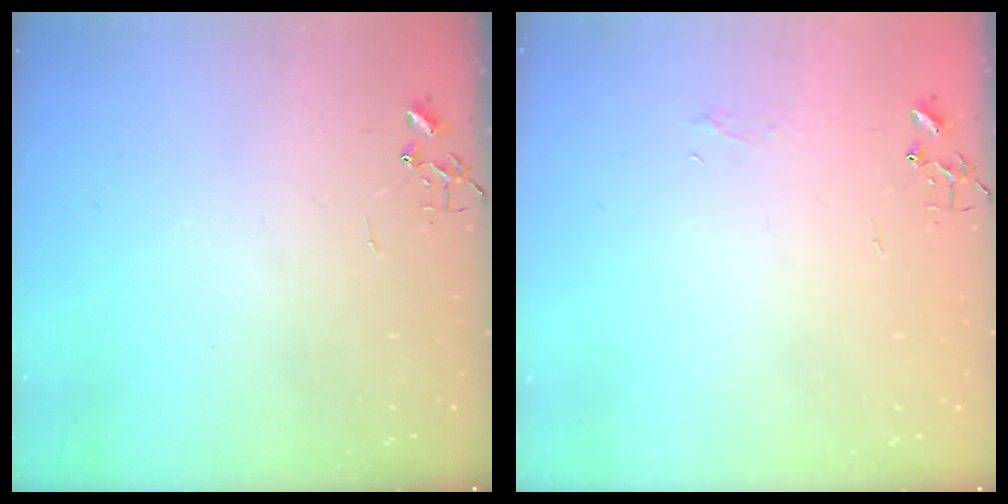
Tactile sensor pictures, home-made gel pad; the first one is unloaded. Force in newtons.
{"total": 3.9, "press": 3.9, "slide": 0.5}